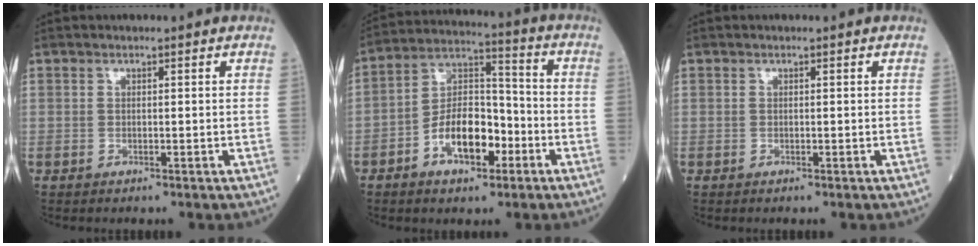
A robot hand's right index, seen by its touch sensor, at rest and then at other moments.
{"total": 11.0, "force": [-4.7, 5.2, 8.5], "torque": [-0.163, 0.021, -0.082]}
{"total": 0.0}